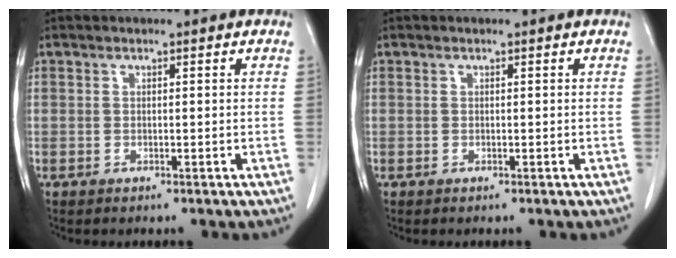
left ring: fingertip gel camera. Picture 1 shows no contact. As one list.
[{"total": 0.0}]